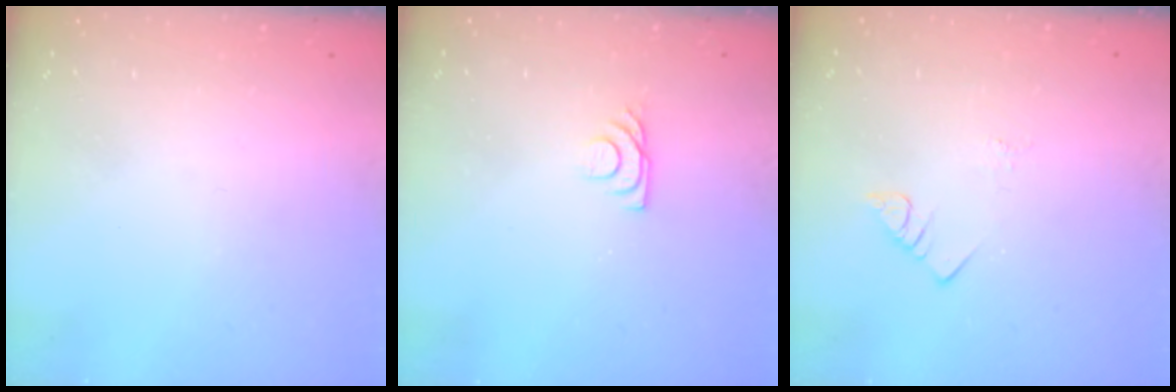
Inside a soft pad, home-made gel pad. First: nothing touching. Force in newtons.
{"total": 5.3, "press": 5.3, "slide": 0.6}
{"total": 2.8, "press": 2.8, "slide": 0.4}